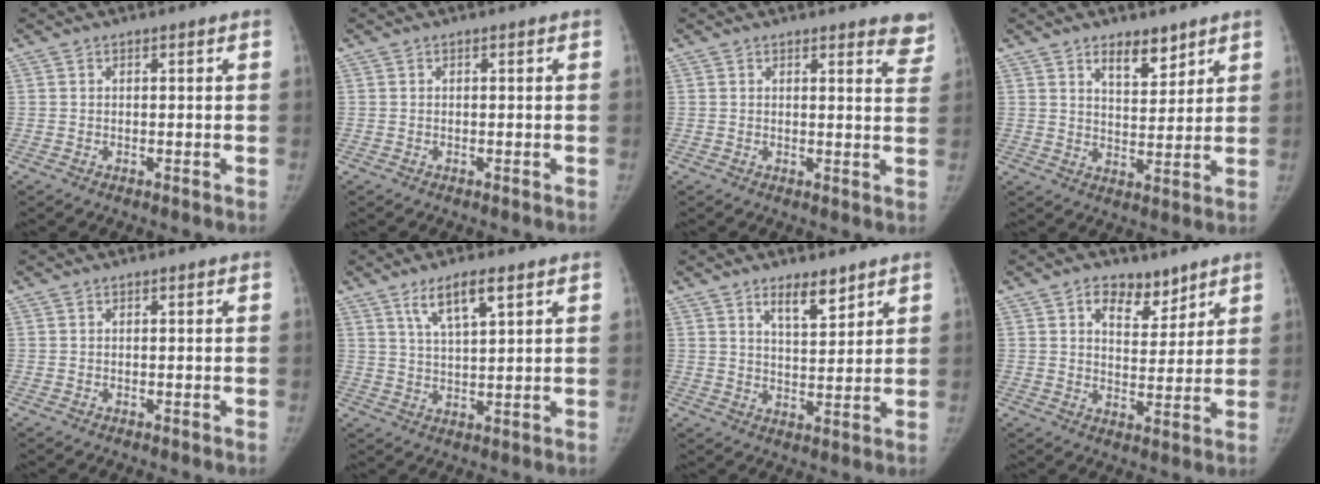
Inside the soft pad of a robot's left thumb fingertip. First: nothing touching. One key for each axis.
{"total": 0.0}
{"total": 6.0, "fx": 5.3, "fy": 1.6, "fz": 2.4, "tx": 0.003, "ty": -0.030, "tz": 0.039}
{"total": 6.6, "fx": 4.7, "fy": 3.0, "fz": 3.6, "tx": -0.028, "ty": -0.035, "tz": 0.078}
{"total": 0.0}
{"total": 6.9, "fx": 4.1, "fy": 1.7, "fz": 5.4, "tx": -0.094, "ty": -0.020, "tz": 0.079}
{"total": 6.0, "fx": 4.2, "fy": 2.1, "fz": 3.7, "tx": -0.040, "ty": -0.034, "tz": 0.072}
{"total": 7.4, "fx": 4.8, "fy": 4.6, "fz": 3.3, "tx": -0.017, "ty": -0.027, "tz": 0.077}